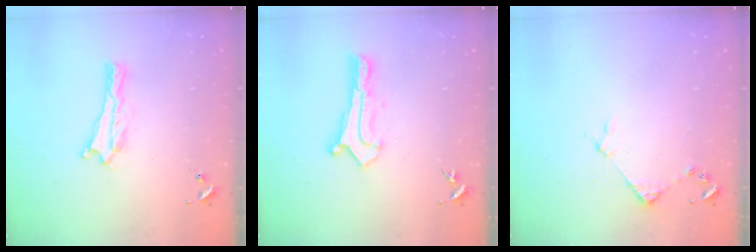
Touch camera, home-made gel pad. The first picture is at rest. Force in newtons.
{"total": 0.8, "press": 0.8, "slide": 0.0}
{"total": 3.7, "press": 3.7, "slide": 0.2}